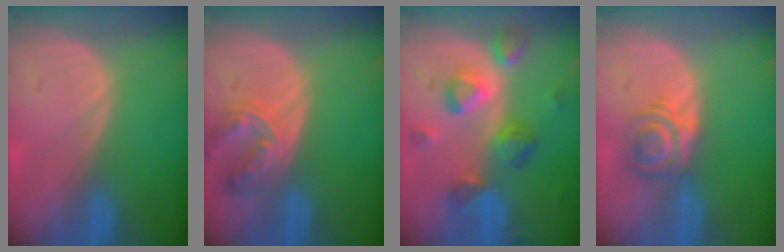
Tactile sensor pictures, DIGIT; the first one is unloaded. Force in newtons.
{"total": 7.3, "press": 6.5, "slide": 3.4}
{"total": 8.7, "press": 8.0, "slide": 3.5}
{"total": 5.9, "press": 4.9, "slide": 3.3}